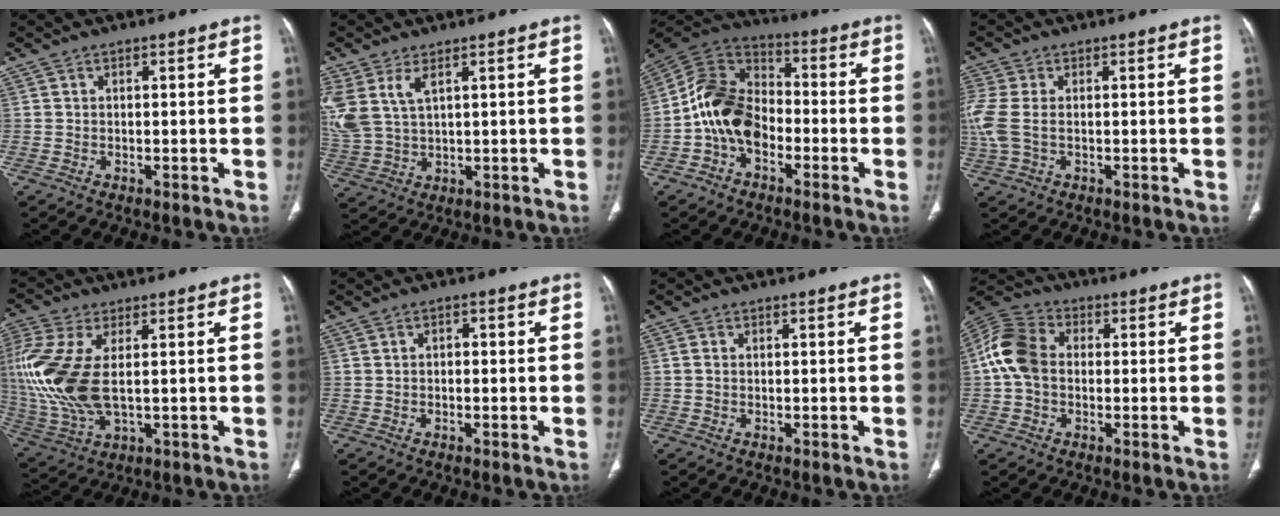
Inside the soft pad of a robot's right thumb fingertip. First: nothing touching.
{"total": 9.1, "force": [3.8, 4.6, 6.9], "torque": [-0.172, -0.003, 0.091]}
{"total": 13.0, "force": [-3.7, 9.2, 8.4], "torque": [-0.145, 0.049, -0.082]}
{"total": 7.2, "force": [-0.1, 4.4, 5.7], "torque": [-0.171, 0.007, 0.002]}
{"total": 17.3, "force": [1.6, 8.5, 15.0], "torque": [-0.373, -0.011, 0.041]}
{"total": 1.1, "force": [-0.1, 0.8, 0.7], "torque": [-0.004, 0.003, -0.007]}
{"total": 0.7, "force": [0.0, 0.6, 0.4], "torque": [-0.006, 0.001, -0.001]}
{"total": 10.1, "force": [0.0, 7.4, 6.8], "torque": [-0.138, 0.030, -0.010]}